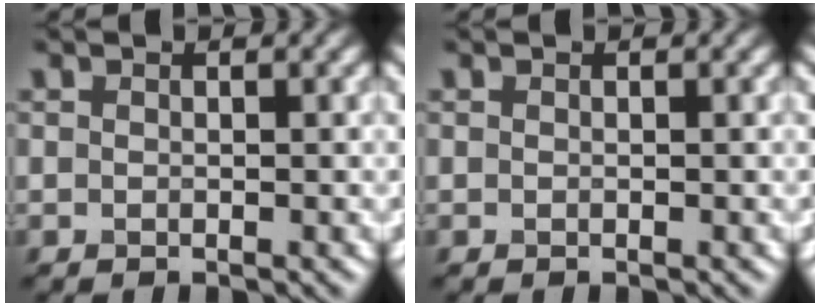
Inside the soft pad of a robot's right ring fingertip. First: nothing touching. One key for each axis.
{"total": 0.0}